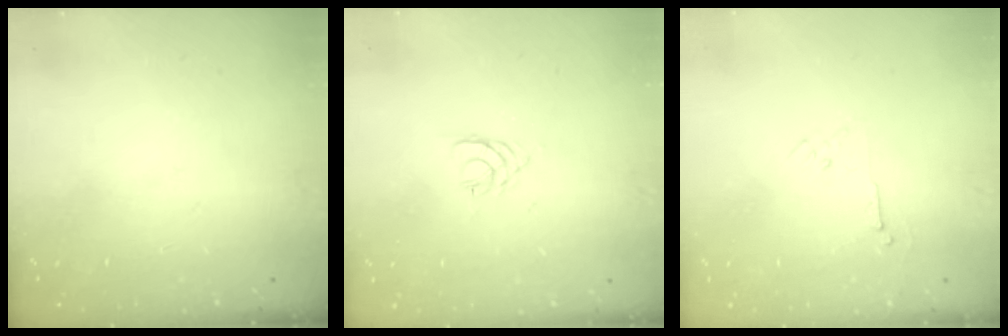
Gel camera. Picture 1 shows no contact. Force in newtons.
{"total": 2.0, "press": 1.9, "slide": 0.3}
{"total": 3.5, "press": 3.4, "slide": 0.7}